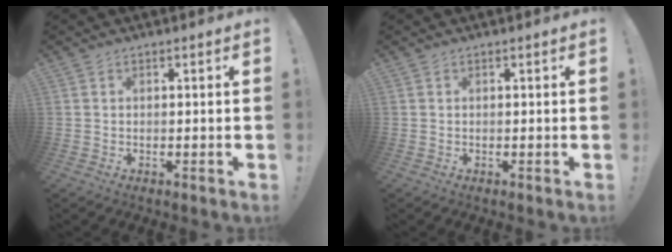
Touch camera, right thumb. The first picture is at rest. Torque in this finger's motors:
{"motor_torque": [0.00, 0.00, 0.09, -0.09, 0.00]}